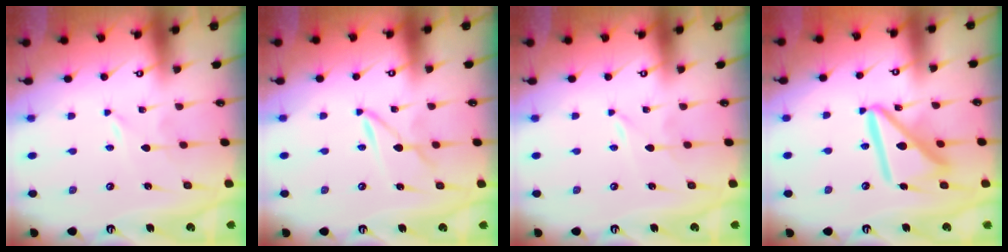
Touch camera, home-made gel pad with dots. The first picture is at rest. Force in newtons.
{"total": 2.5, "press": 2.5, "slide": 0.3}
{"total": 0.0}
{"total": 17.6, "press": 17.4, "slide": 2.0}